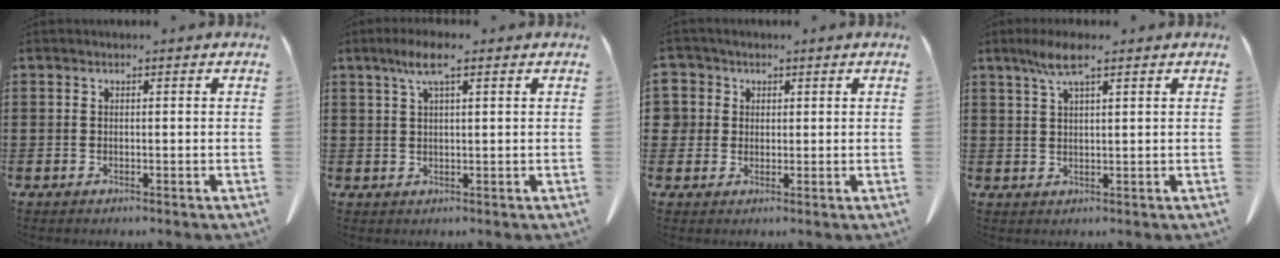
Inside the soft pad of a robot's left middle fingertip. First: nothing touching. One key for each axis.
{"total": 4.7, "fx": 2.5, "fy": 0.7, "fz": 3.9, "tx": -0.082, "ty": 0.006, "tz": 0.042}
{"total": 3.0, "fx": 1.2, "fy": 2.8, "fz": 0.1, "tx": -0.019, "ty": 0.012, "tz": 0.020}
{"total": 5.0, "fx": 2.9, "fy": 0.8, "fz": 3.9, "tx": -0.083, "ty": 0.005, "tz": 0.051}